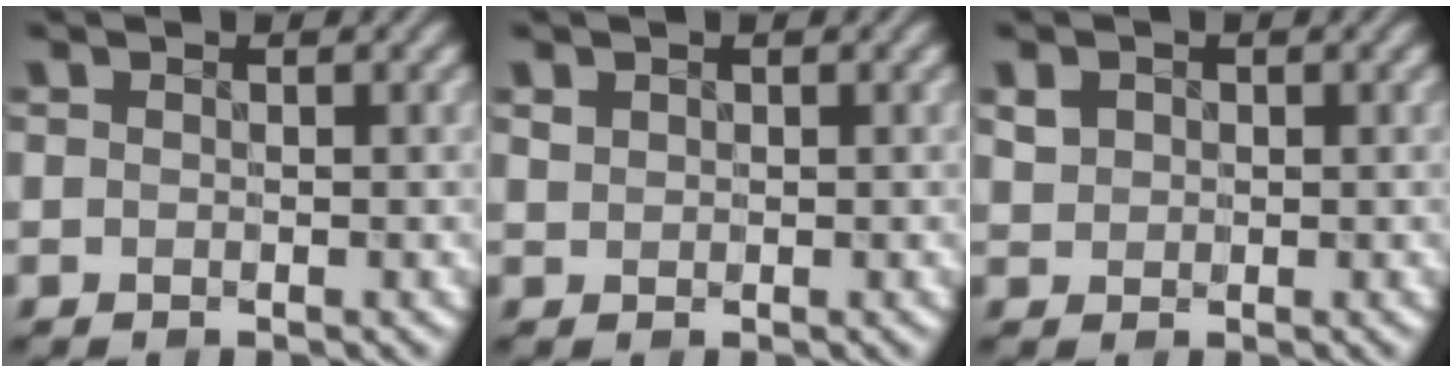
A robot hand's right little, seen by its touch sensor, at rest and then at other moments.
{"total": 0.0}
{"total": 1.1, "force": [0.0, 1.0, 0.2], "torque": [-0.011, -0.003, 0.008]}